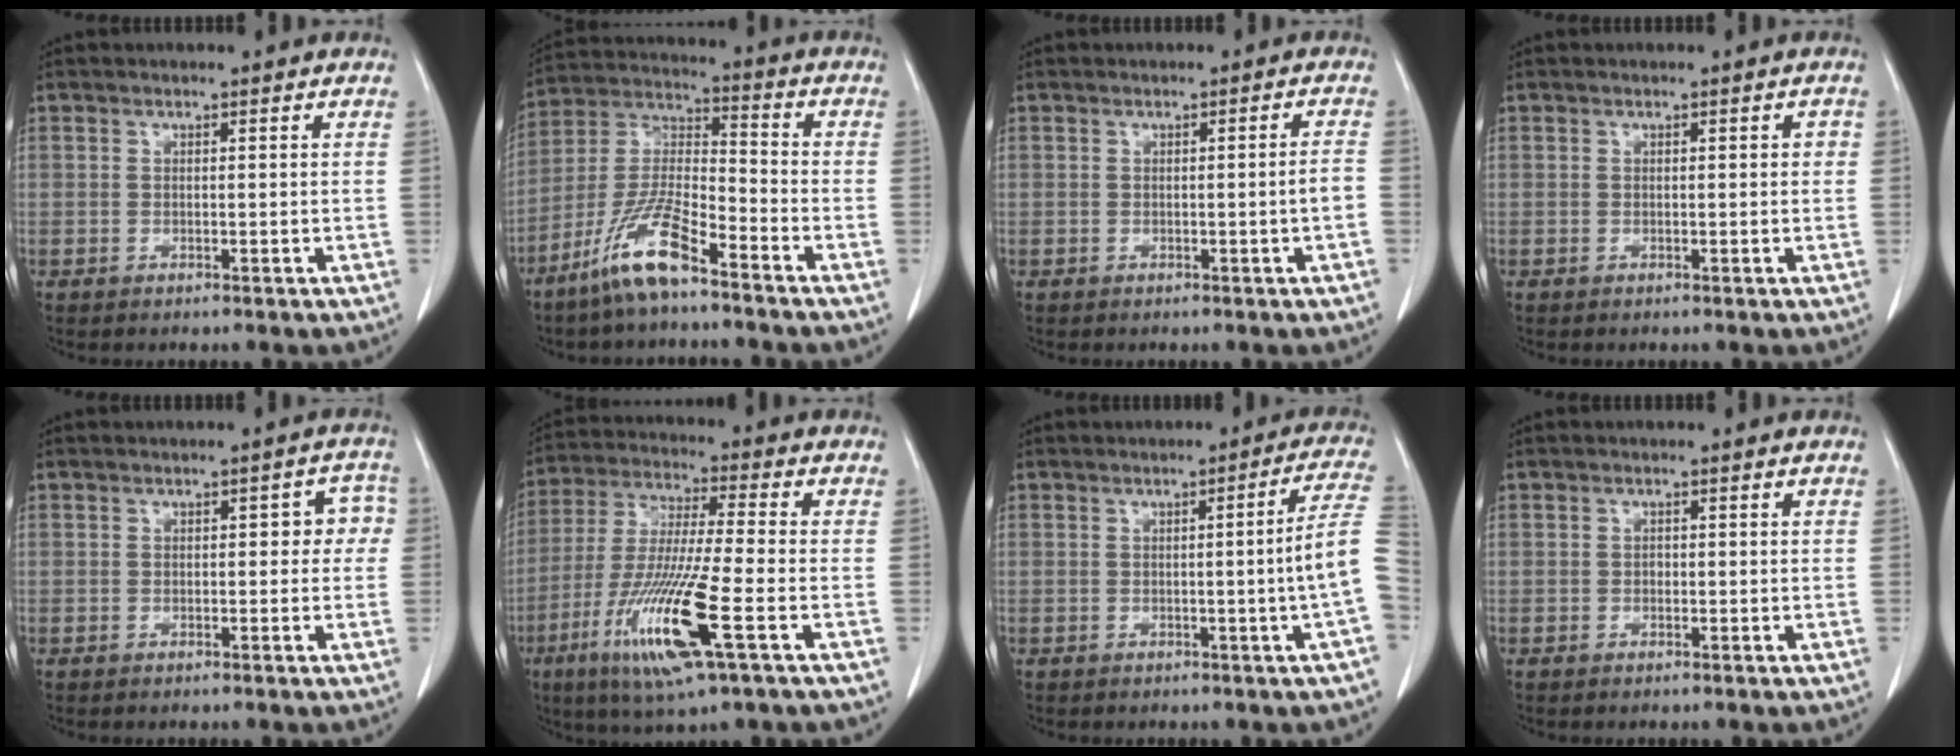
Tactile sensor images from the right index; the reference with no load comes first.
{"total": 11.6, "force": [-7.9, 1.7, 8.4], "torque": [-0.179, -0.012, -0.157]}
{"total": 2.1, "force": [-0.8, -0.3, 1.9], "torque": [-0.027, -0.002, -0.011]}
{"total": 1.0, "force": [0.1, 0.5, 0.9], "torque": [-0.011, 0.004, 0.002]}
{"total": 3.6, "force": [0.1, 1.9, 3.0], "torque": [-0.024, 0.028, 0.000]}
{"total": 15.4, "force": [-6.1, 0.6, 14.2], "torque": [-0.292, -0.027, -0.113]}
{"total": 6.9, "force": [-1.1, -1.9, 6.6], "torque": [-0.072, 0.000, -0.018]}
{"total": 0.5, "force": [-0.1, 0.4, 0.3], "torque": [-0.003, 0.003, -0.004]}